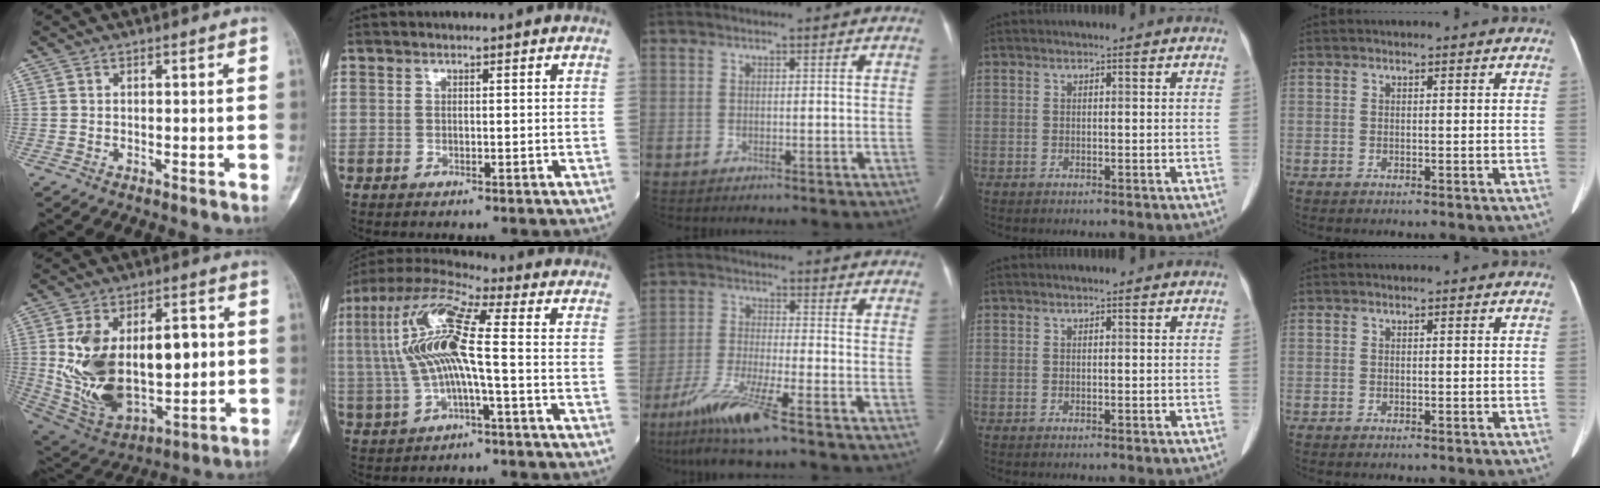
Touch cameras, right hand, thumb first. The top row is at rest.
{"thumb": {"total": 24.5, "force": [1.2, 14.0, 20.0], "torque": [-0.330, 0.002, 0.047]}, "index": {"total": 12.9, "force": [0.0, 1.7, 12.7], "torque": [-0.270, 0.025, -0.005]}, "middle": {"total": 10.3, "force": [-7.0, 0.1, 7.6], "torque": [-0.161, -0.035, -0.131]}}